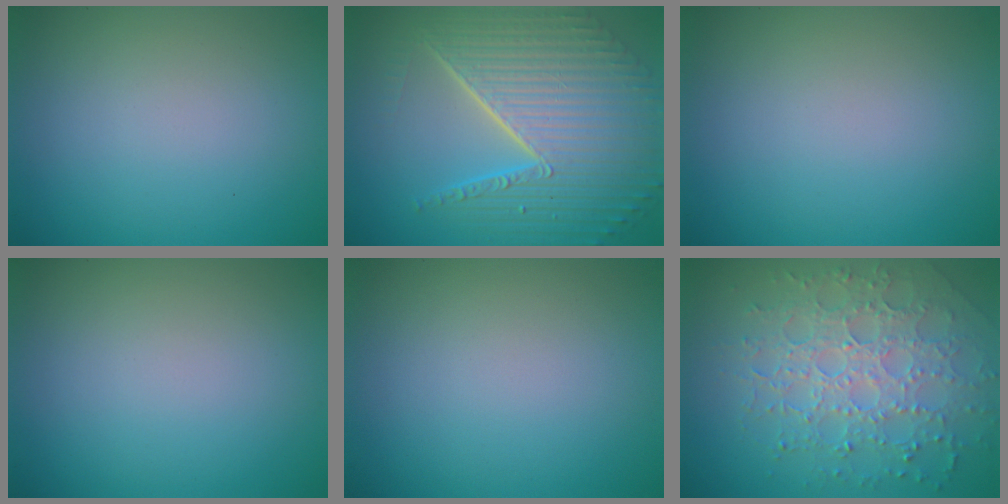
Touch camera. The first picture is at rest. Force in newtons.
{"total": 10.2, "press": 6.6, "slide": 7.8}
{"total": 0.0}
{"total": 0.0}
{"total": 0.0}
{"total": 7.2, "press": 5.2, "slide": 5.0}